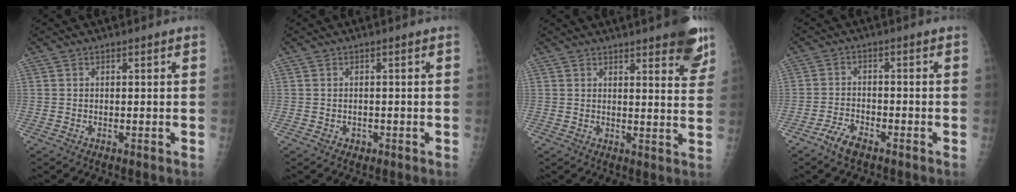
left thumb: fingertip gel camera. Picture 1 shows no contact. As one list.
[{"total": 1.2, "force": [-0.5, 1.0, 0.4], "torque": [-0.003, 0.004, -0.006]}, {"total": 10.1, "force": [6.9, 2.5, 7.0], "torque": [-0.058, -0.033, 0.077]}, {"total": 4.3, "force": [-3.2, 1.7, 2.4], "torque": [-0.052, 0.017, -0.059]}]